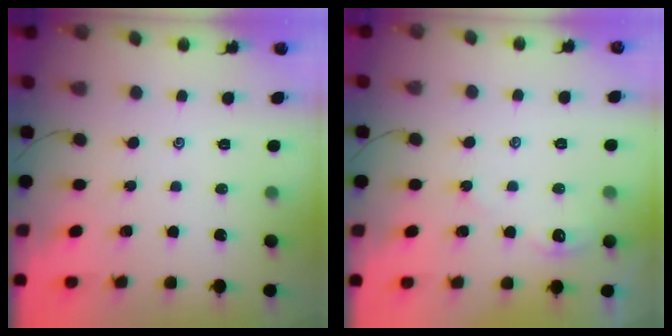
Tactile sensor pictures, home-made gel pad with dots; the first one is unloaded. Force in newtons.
{"total": 3.1, "press": 3.1, "slide": 0.5}